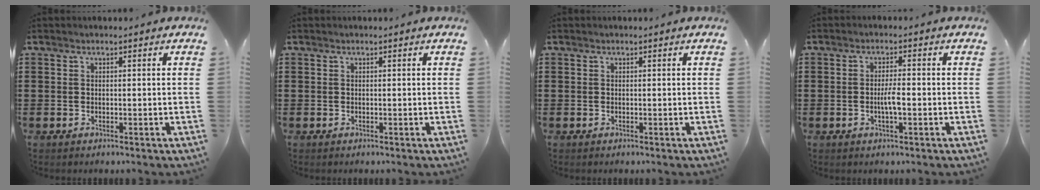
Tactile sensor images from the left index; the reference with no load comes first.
{"total": 0.0}
{"total": 0.0}
{"total": 3.1, "force": [-0.7, 0.6, 2.9], "torque": [-0.059, 0.000, -0.016]}